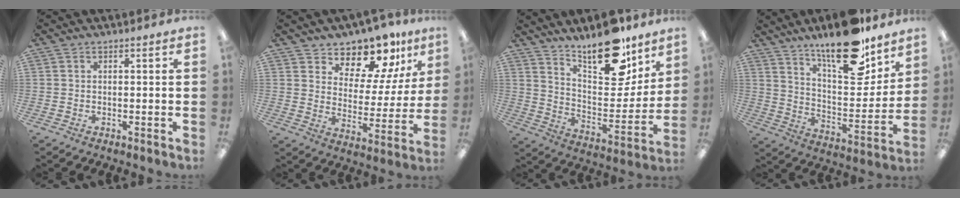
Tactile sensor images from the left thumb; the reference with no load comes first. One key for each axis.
{"total": 12.3, "fx": 10.5, "fy": 5.4, "fz": 3.4, "tx": -0.062, "ty": -0.090, "tz": 0.193}
{"total": 19.0, "fx": 15.0, "fy": 7.3, "fz": 9.1, "tx": -0.130, "ty": -0.109, "tz": 0.258}
{"total": 20.6, "fx": 15.9, "fy": 6.6, "fz": 11.3, "tx": -0.163, "ty": -0.110, "tz": 0.265}